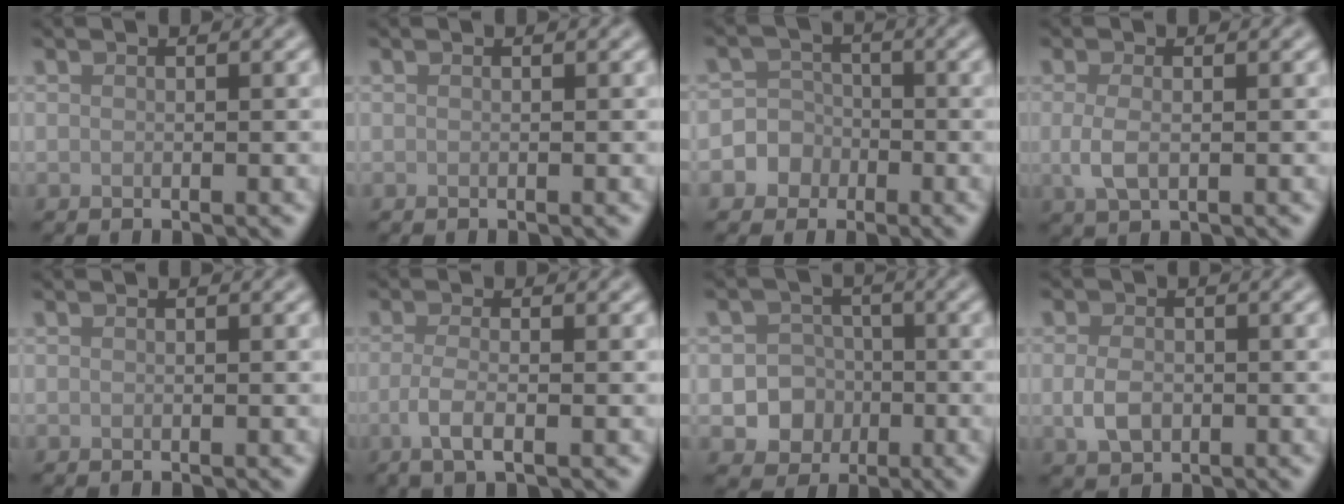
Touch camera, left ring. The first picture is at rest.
{"total": 0.0}
{"total": 5.1, "force": [-1.9, 4.7, 0.5], "torque": [0.015, 0.009, -0.052]}
{"total": 2.4, "force": [-0.2, 1.2, 2.0], "torque": [-0.050, -0.006, -0.004]}
{"total": 0.0}
{"total": 2.7, "force": [-0.7, 0.9, 2.4], "torque": [-0.046, -0.002, -0.020]}
{"total": 5.6, "force": [-1.5, 5.1, 1.6], "torque": [0.000, 0.004, -0.045]}
{"total": 2.8, "force": [-0.4, 2.1, 1.8], "torque": [-0.038, -0.004, -0.011]}